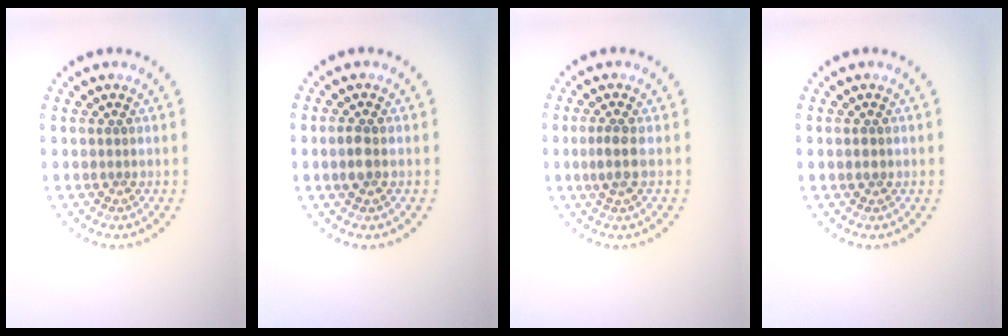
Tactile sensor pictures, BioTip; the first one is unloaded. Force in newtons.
{"total": 1.6, "press": 1.6, "slide": 0.2}
{"total": 1.7, "press": 1.6, "slide": 0.8}
{"total": 0.9, "press": 0.9, "slide": 0.0}